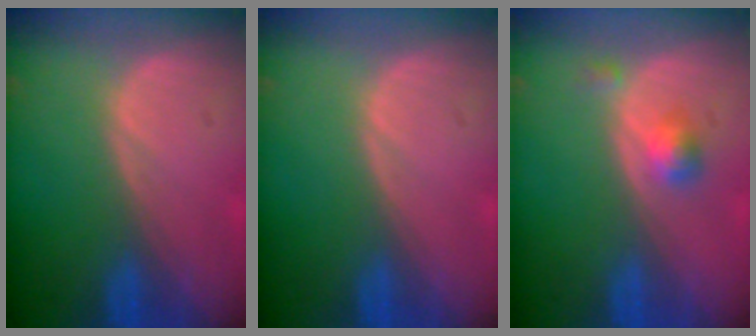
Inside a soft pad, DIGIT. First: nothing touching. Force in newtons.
{"total": 0.0}
{"total": 2.6, "press": 2.4, "slide": 1.1}